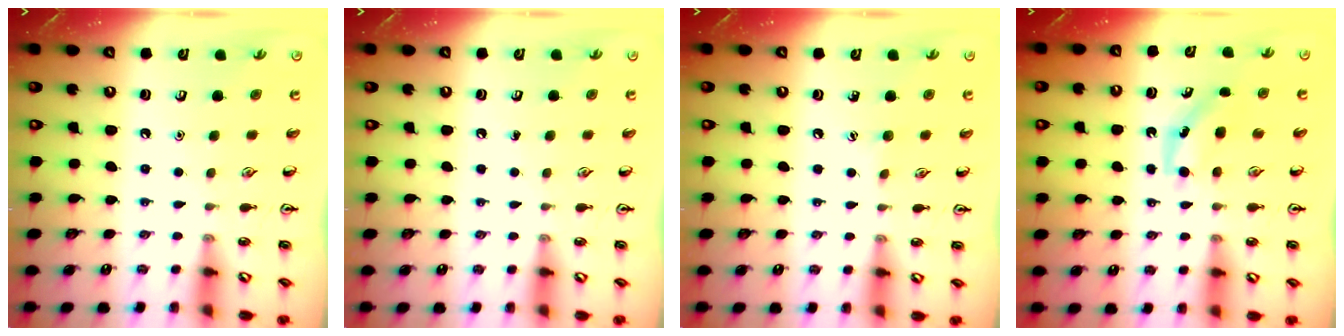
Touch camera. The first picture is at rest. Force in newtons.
{"total": 0.0}
{"total": 3.8, "press": 3.6, "slide": 1.0}
{"total": 4.4, "press": 4.1, "slide": 1.4}